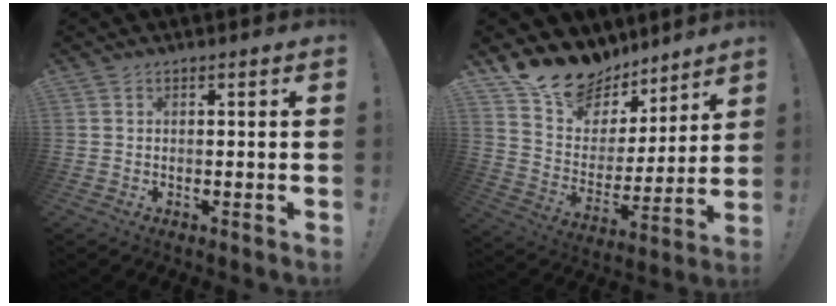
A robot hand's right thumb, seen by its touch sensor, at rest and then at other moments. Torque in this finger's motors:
{"motor_torque": [-0.06, 0.36, 0.09, 0.18, 0.00]}